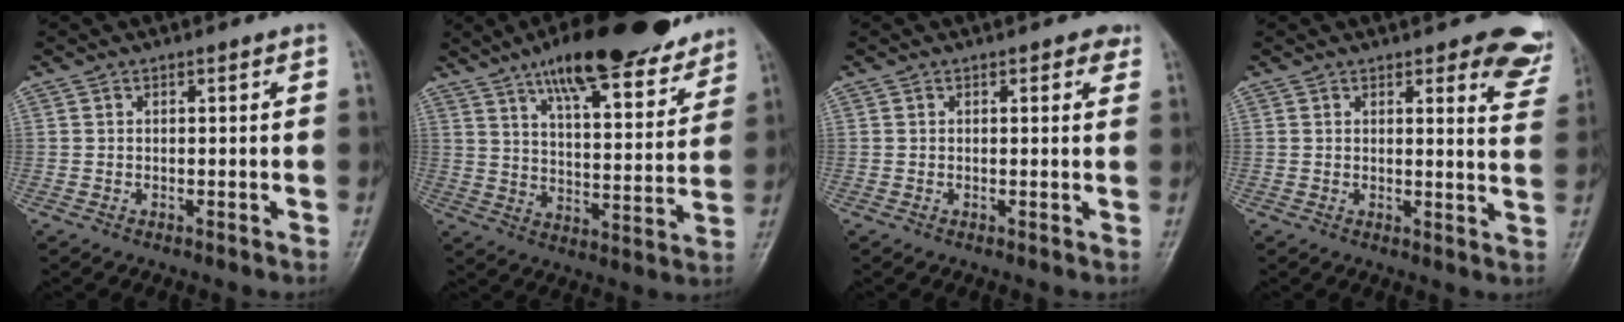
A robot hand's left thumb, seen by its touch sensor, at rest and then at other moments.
{"total": 22.4, "force": [16.4, 6.5, 13.8], "torque": [-0.166, -0.058, 0.244]}
{"total": 1.9, "force": [1.1, 1.1, 1.1], "torque": [0.003, -0.002, 0.008]}
{"total": 9.3, "force": [7.2, 3.2, 5.0], "torque": [-0.018, -0.041, 0.057]}